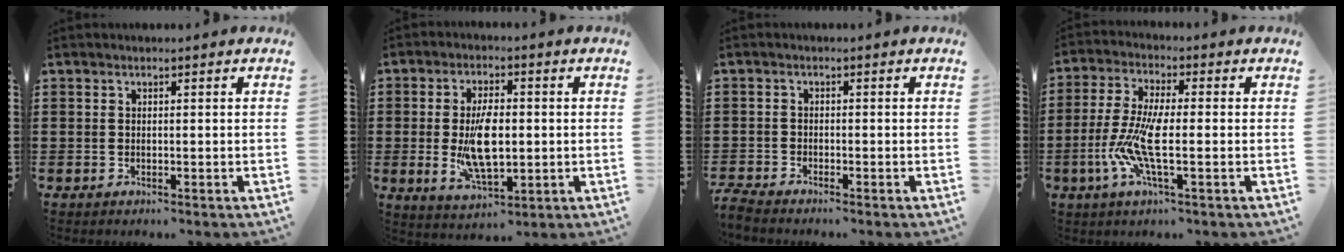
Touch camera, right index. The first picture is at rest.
{"total": 9.1, "force": [-0.4, 4.1, 8.1], "torque": [-0.162, -0.003, -0.012]}
{"total": 2.0, "force": [-2.0, 0.0, 0.1], "torque": [-0.013, -0.003, -0.045]}
{"total": 8.9, "force": [-2.2, 2.4, 8.3], "torque": [-0.188, -0.017, -0.047]}